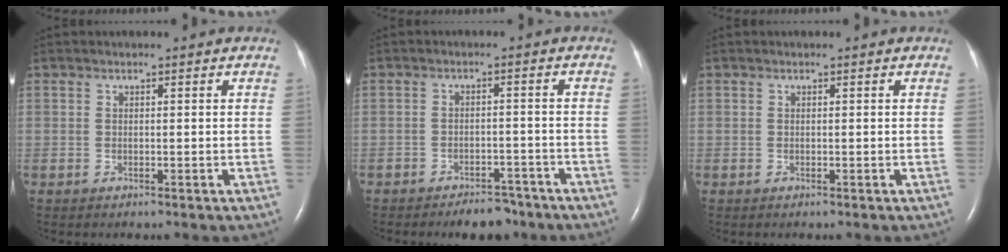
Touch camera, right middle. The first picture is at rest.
{"total": 5.1, "force": [-4.2, 2.2, 1.7], "torque": [-0.021, 0.005, -0.060]}
{"total": 0.0}